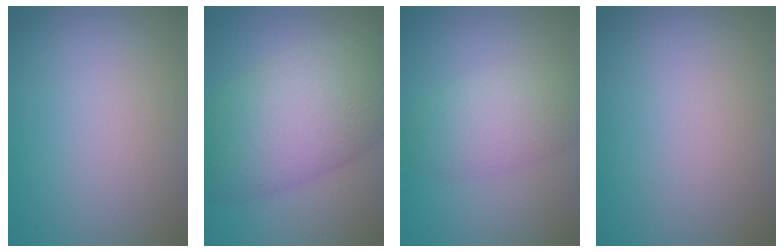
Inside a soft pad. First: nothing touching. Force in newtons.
{"total": 10.3, "press": 10.3, "slide": 0.3}
{"total": 4.0, "press": 3.9, "slide": 0.2}
{"total": 0.0}